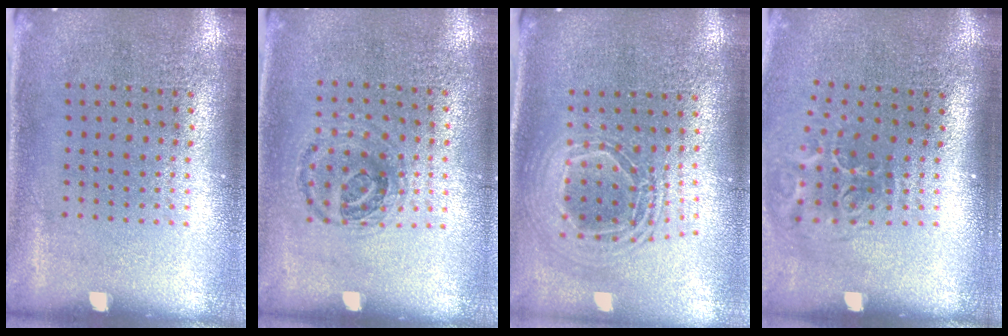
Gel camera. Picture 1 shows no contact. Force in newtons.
{"total": 0.9, "press": 0.9, "slide": 0.2}
{"total": 2.1, "press": 1.7, "slide": 1.3}
{"total": 2.1, "press": 1.3, "slide": 1.6}